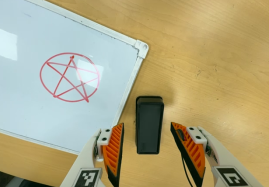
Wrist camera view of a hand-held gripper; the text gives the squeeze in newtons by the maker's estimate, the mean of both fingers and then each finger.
{"total": 0.0}